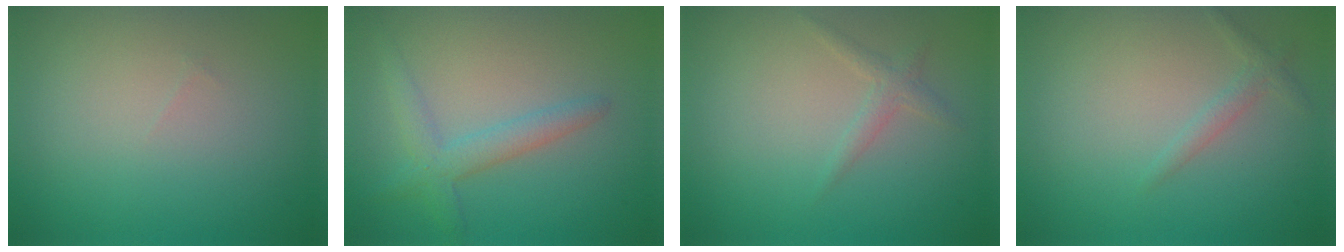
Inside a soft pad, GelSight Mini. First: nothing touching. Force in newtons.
{"total": 2.7, "press": 2.7, "slide": 0.0}
{"total": 1.3, "press": 1.3, "slide": 0.0}
{"total": 1.1, "press": 1.1, "slide": 0.0}